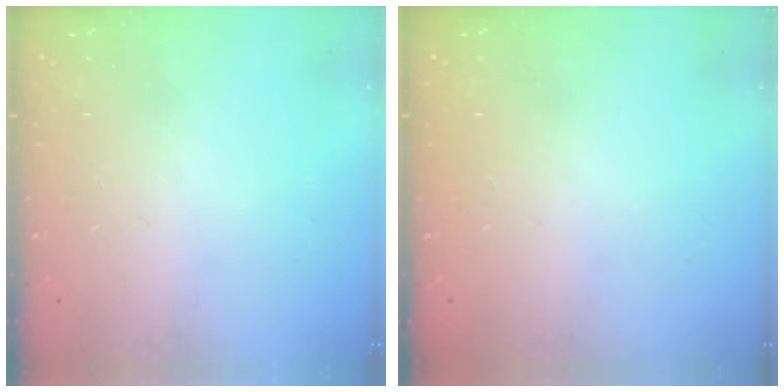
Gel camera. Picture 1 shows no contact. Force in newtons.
{"total": 0.0}